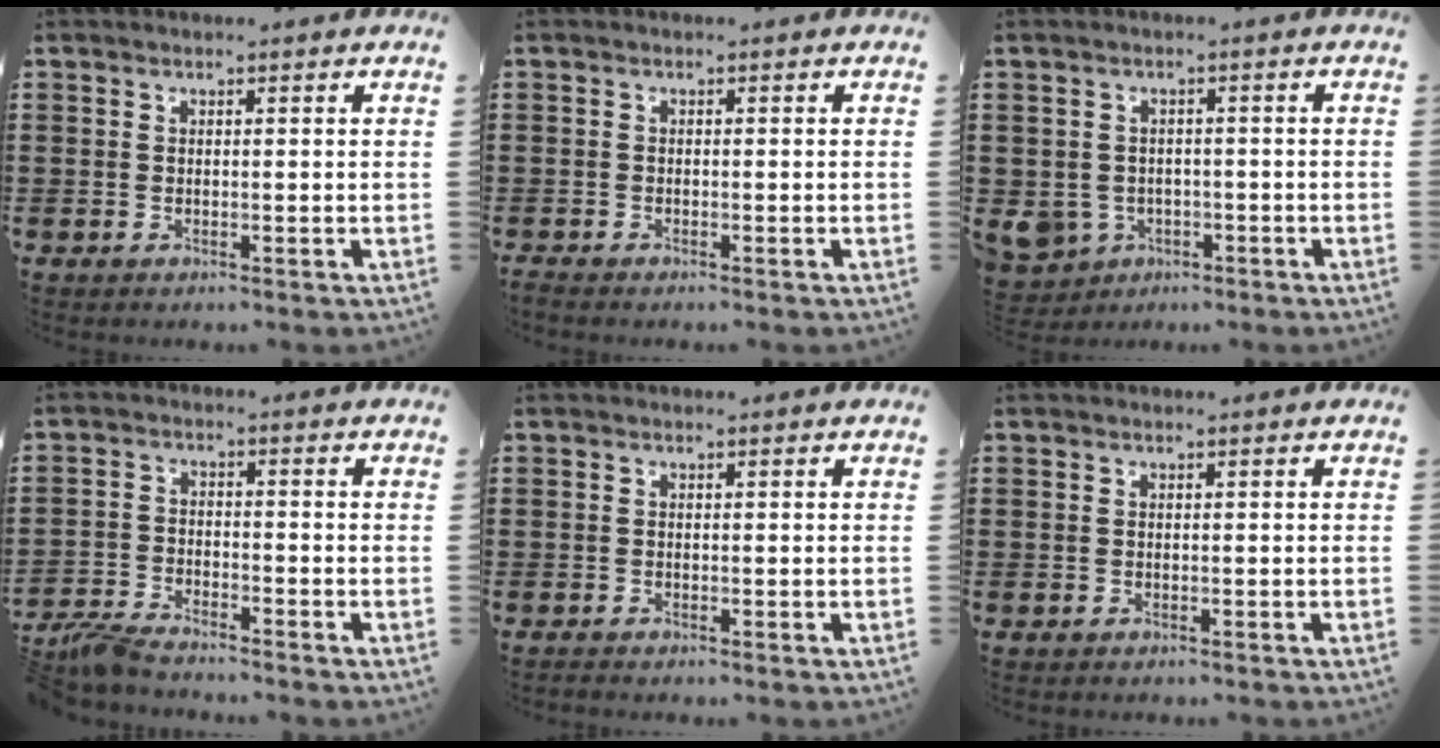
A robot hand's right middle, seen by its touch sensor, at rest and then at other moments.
{"total": 0.5, "force": [-0.5, 0.0, 0.1], "torque": [-0.003, -0.003, -0.010]}
{"total": 3.3, "force": [-1.4, 2.9, 0.9], "torque": [-0.048, -0.005, -0.036]}
{"total": 4.1, "force": [-3.9, 0.5, 1.1], "torque": [-0.042, -0.003, -0.084]}
{"total": 0.0}
{"total": 0.0}